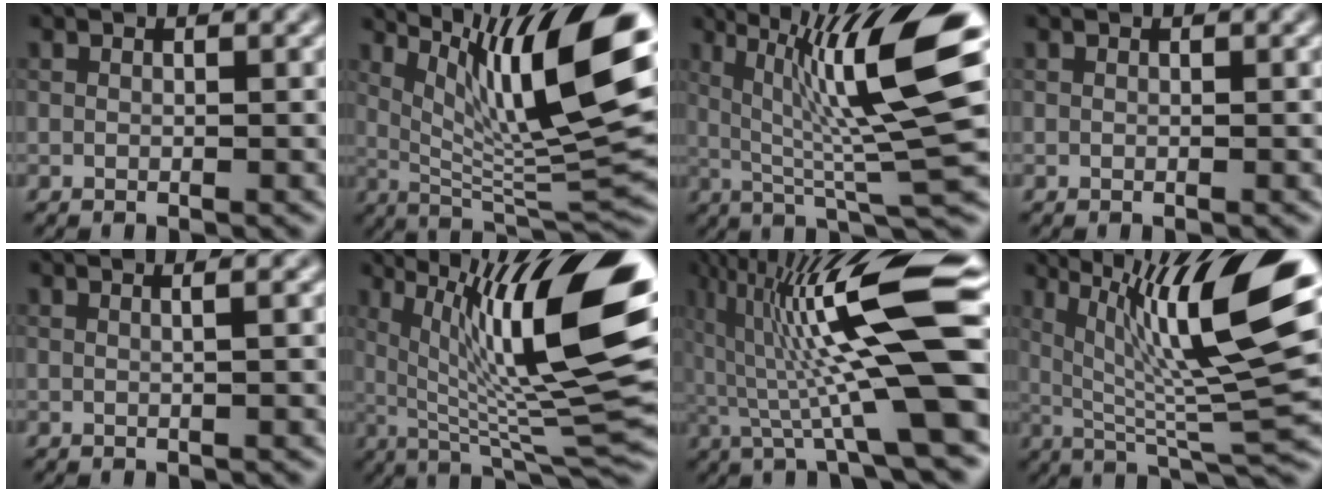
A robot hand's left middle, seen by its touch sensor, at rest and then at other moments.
{"total": 12.9, "force": [5.2, 2.5, 11.5], "torque": [-0.185, 0.006, 0.099]}
{"total": 11.5, "force": [2.9, 1.6, 11.0], "torque": [-0.171, 0.008, 0.055]}
{"total": 0.0}
{"total": 2.1, "force": [0.7, 1.0, 1.8], "torque": [-0.013, 0.006, -0.015]}
{"total": 14.9, "force": [4.0, 3.3, 14.0], "torque": [-0.209, 0.011, 0.073]}
{"total": 14.0, "force": [1.6, 2.2, 13.8], "torque": [-0.225, 0.025, 0.027]}
{"total": 12.8, "force": [4.3, 2.0, 11.9], "torque": [-0.189, 0.010, 0.082]}